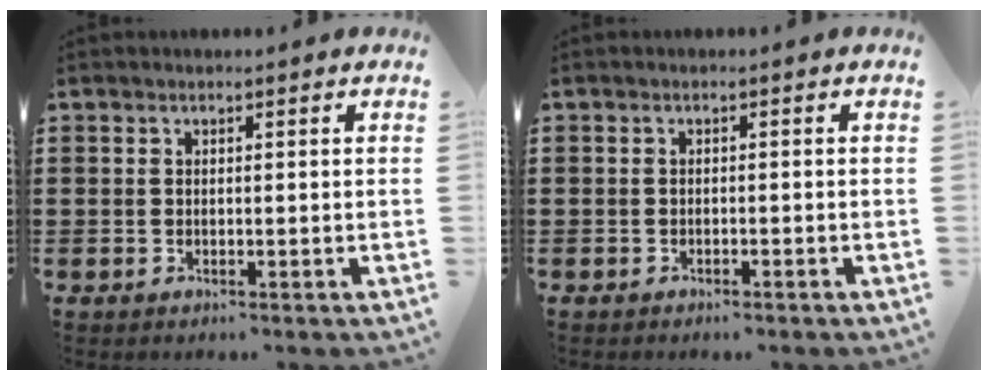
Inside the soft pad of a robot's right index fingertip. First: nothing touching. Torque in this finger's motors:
{"motor_torque": [0.23, -0.15, -0.16, -0.07]}